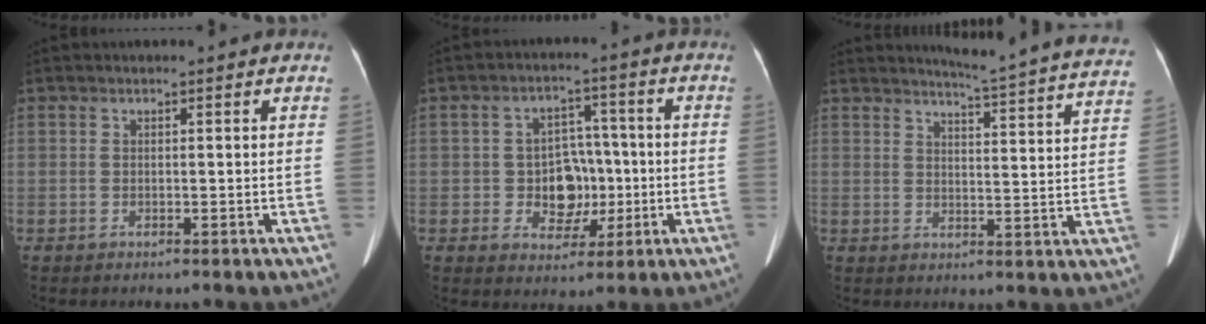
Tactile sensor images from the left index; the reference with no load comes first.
{"total": 7.4, "force": [-1.1, 5.6, 4.7], "torque": [-0.080, 0.021, -0.010]}
{"total": 19.7, "force": [18.8, -0.7, 5.9], "torque": [-0.086, -0.091, 0.208]}